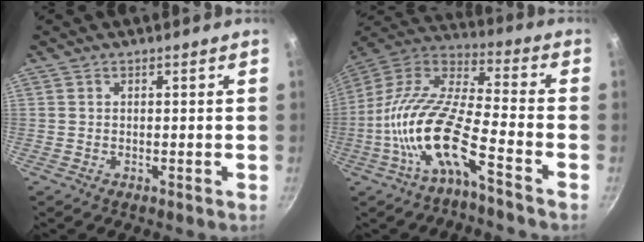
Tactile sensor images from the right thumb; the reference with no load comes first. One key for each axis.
{"total": 15.9, "fx": -7.1, "fy": 4.2, "fz": 13.6, "tx": -0.261, "ty": 0.058, "tz": -0.151}